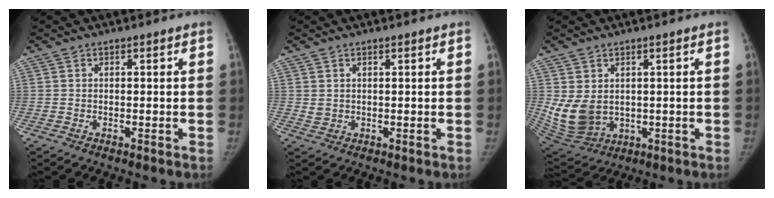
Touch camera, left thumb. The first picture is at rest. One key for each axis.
{"total": 1.5, "fx": 0.7, "fy": 0.9, "fz": 0.8, "tx": -0.010, "ty": -0.006, "tz": 0.019}
{"total": 9.4, "fx": 0.8, "fy": 7.1, "fz": 6.1, "tx": -0.116, "ty": -0.016, "tz": 0.041}